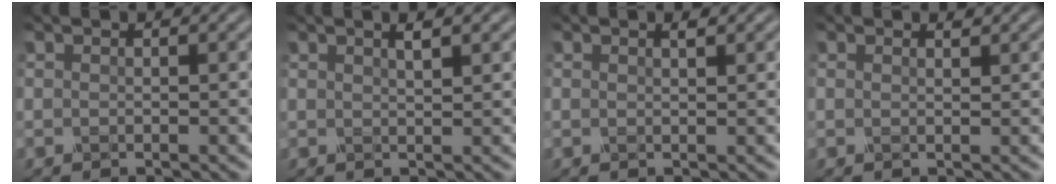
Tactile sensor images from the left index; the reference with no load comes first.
{"total": 2.2, "force": [1.1, 0.6, 1.7], "torque": [-0.010, 0.006, 0.002]}
{"total": 0.7, "force": [0.4, 0.1, 0.5], "torque": [-0.009, 0.002, 0.005]}
{"total": 0.6, "force": [0.6, 0.1, 0.3], "torque": [-0.005, 0.000, 0.007]}